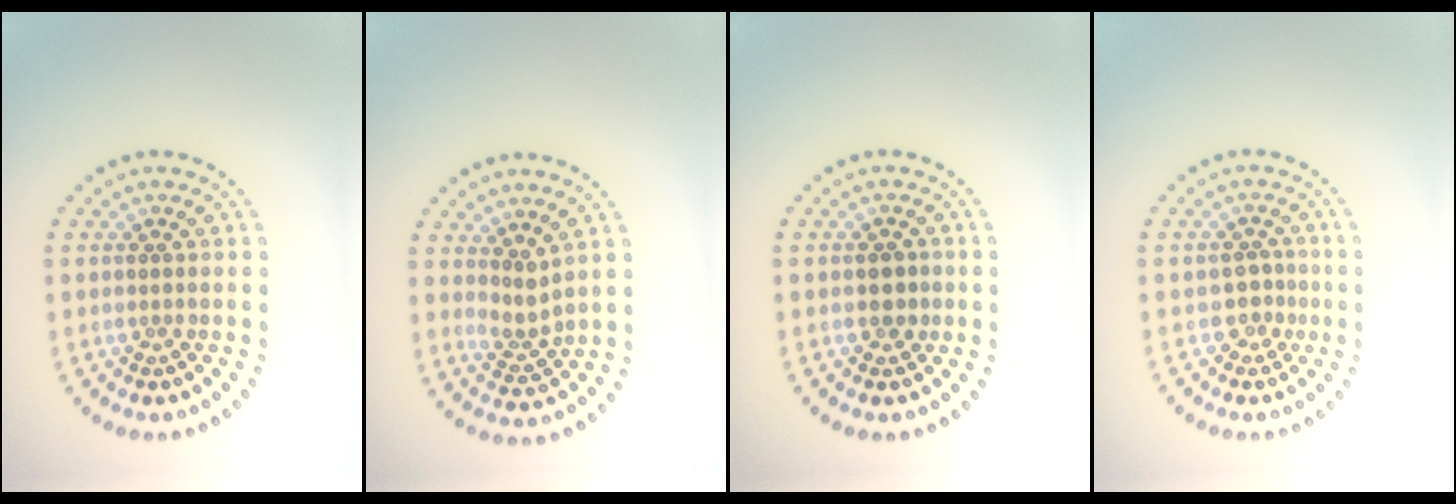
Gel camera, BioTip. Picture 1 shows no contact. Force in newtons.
{"total": 1.9, "press": 1.3, "slide": 1.3}
{"total": 1.6, "press": 1.6, "slide": 0.4}
{"total": 1.7, "press": 1.3, "slide": 1.0}